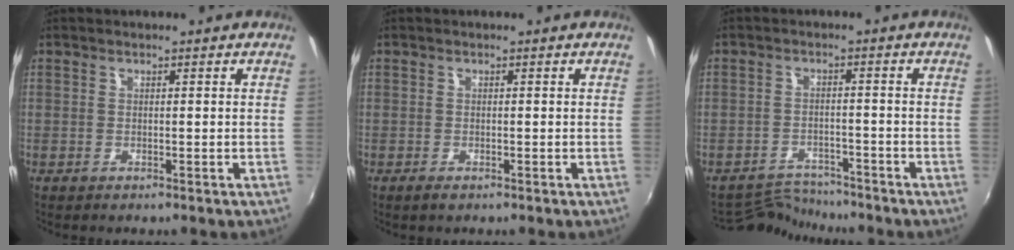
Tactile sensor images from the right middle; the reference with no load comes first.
{"total": 1.1, "force": [-0.8, 0.5, 0.6], "torque": [-0.011, -0.003, -0.014]}
{"total": 5.2, "force": [-5.1, 0.9, -1.0], "torque": [0.002, 0.012, -0.088]}